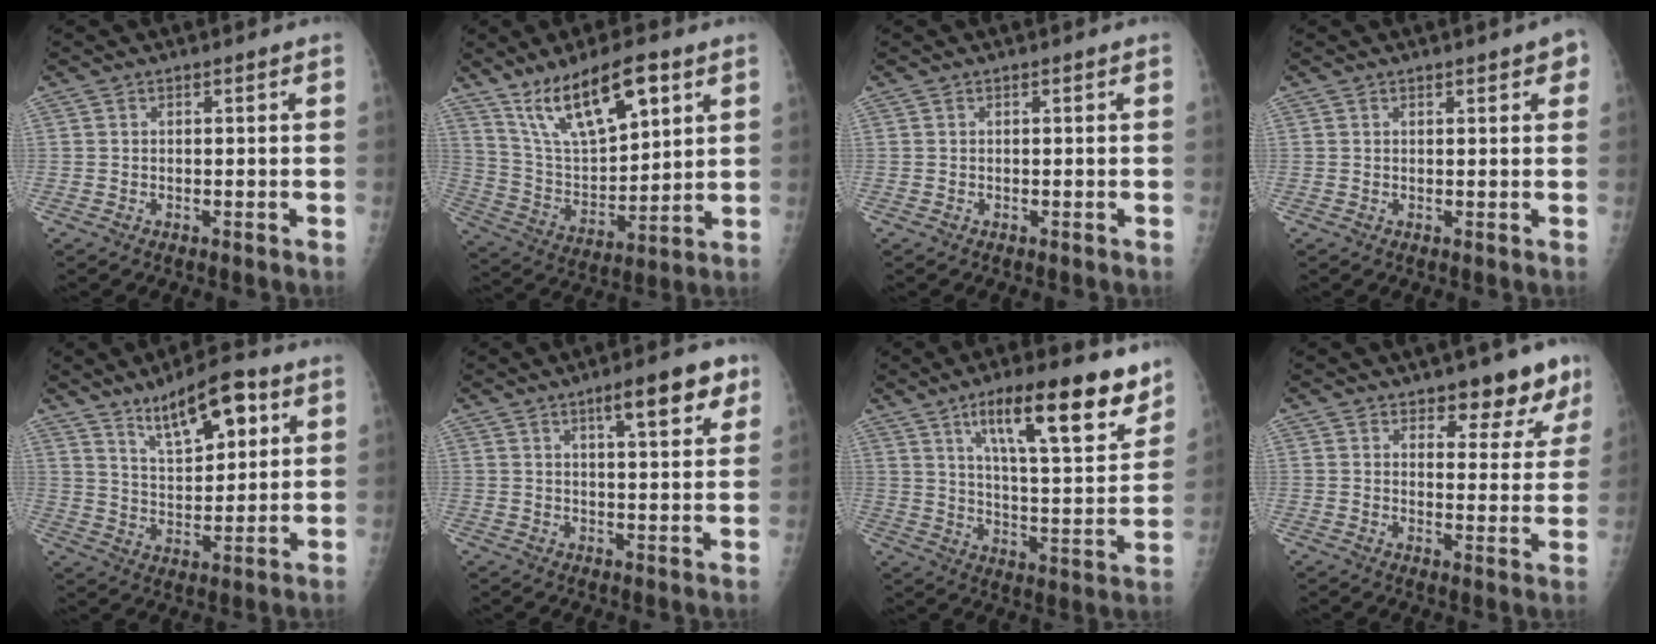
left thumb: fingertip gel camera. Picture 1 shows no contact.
{"total": 16.6, "force": [9.8, 6.4, 11.8], "torque": [-0.175, -0.042, 0.191]}
{"total": 0.0}
{"total": 3.1, "force": [1.6, 1.0, 2.4], "torque": [-0.017, -0.002, 0.016]}
{"total": 13.0, "force": [6.9, 5.1, 9.7], "torque": [-0.130, -0.029, 0.119]}
{"total": 9.1, "force": [5.1, 2.4, 7.2], "torque": [-0.082, -0.017, 0.068]}
{"total": 19.6, "force": [12.1, 5.1, 14.5], "torque": [-0.185, -0.057, 0.195]}
{"total": 9.6, "force": [7.0, 4.0, 5.2], "torque": [-0.025, -0.043, 0.089]}